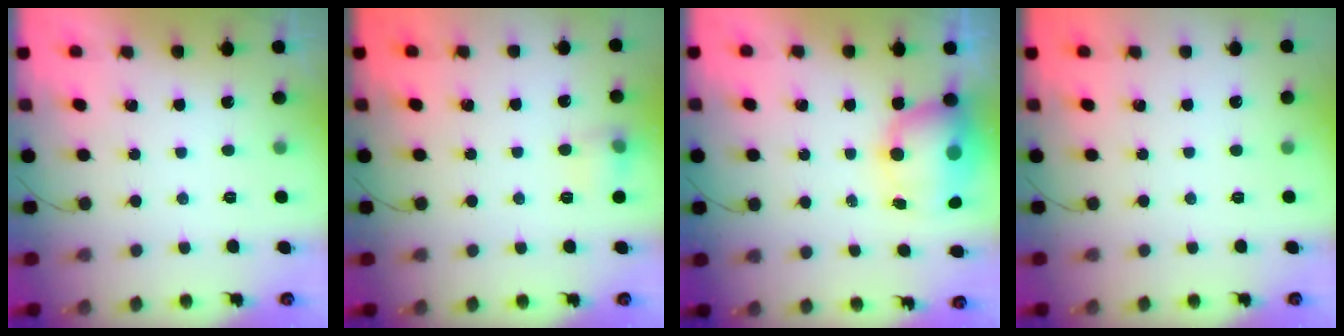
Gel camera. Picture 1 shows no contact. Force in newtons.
{"total": 7.1, "press": 7.0, "slide": 1.2}
{"total": 9.0, "press": 8.8, "slide": 1.9}
{"total": 0.0}